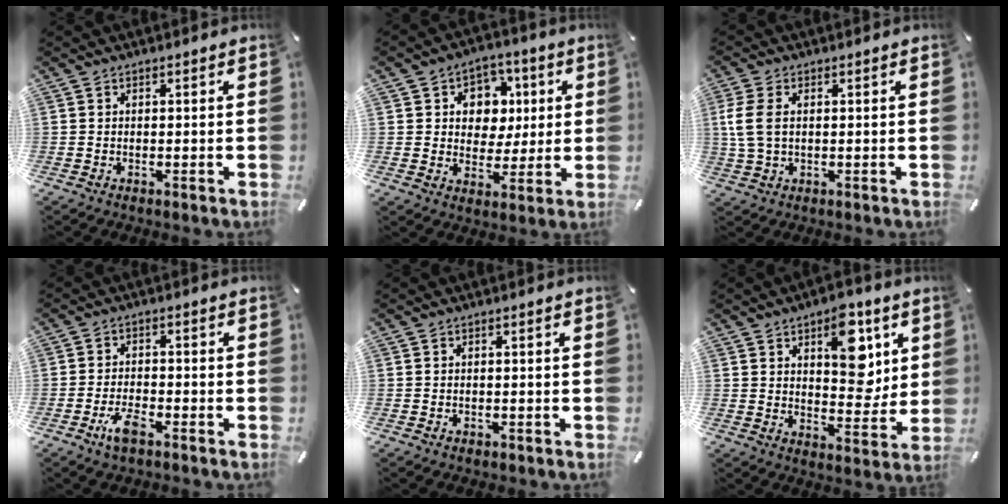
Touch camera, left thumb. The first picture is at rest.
{"total": 8.8, "force": [1.6, 8.1, 2.8], "torque": [-0.044, -0.007, 0.029]}
{"total": 6.1, "force": [0.9, 3.9, 4.7], "torque": [-0.117, -0.001, 0.013]}
{"total": 5.1, "force": [-3.1, 2.2, 3.4], "torque": [-0.078, 0.010, -0.061]}
{"total": 0.9, "force": [-0.5, 0.7, 0.3], "torque": [-0.007, 0.002, -0.012]}
{"total": 13.2, "force": [6.0, 7.7, 8.9], "torque": [-0.097, -0.030, 0.099]}